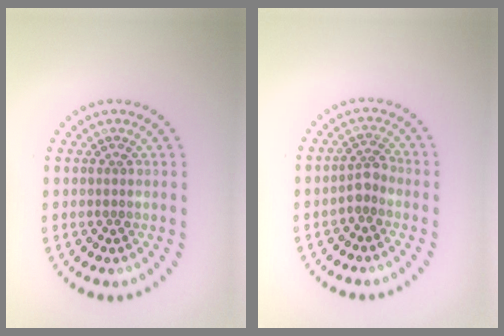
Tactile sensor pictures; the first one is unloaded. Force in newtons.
{"total": 1.8, "press": 1.5, "slide": 1.0}